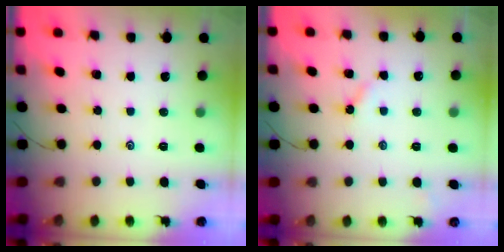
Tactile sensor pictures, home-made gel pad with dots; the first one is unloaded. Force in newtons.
{"total": 2.8, "press": 2.7, "slide": 0.3}